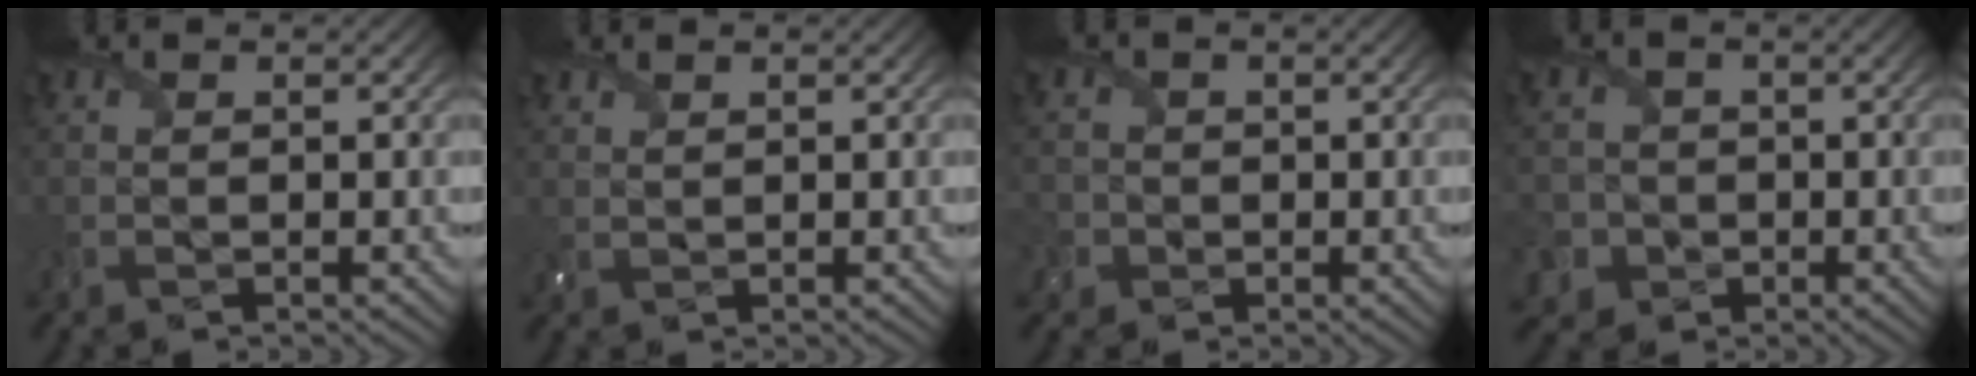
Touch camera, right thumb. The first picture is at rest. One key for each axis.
{"total": 1.2, "fx": 0.9, "fy": 0.5, "fz": 0.5, "tx": -0.019, "ty": 0.002, "tz": 0.024}
{"total": 3.5, "fx": -0.7, "fy": 3.3, "fz": 0.6, "tx": -0.022, "ty": 0.007, "tz": -0.028}
{"total": 6.0, "fx": -1.5, "fy": 5.7, "fz": 1.1, "tx": -0.048, "ty": -0.003, "tz": -0.055}